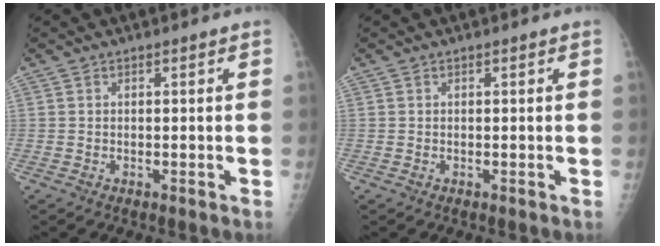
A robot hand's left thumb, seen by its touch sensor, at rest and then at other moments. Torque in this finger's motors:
{"motor_torque": [-0.28, 0.12, 0.09, 0.05, -0.01]}